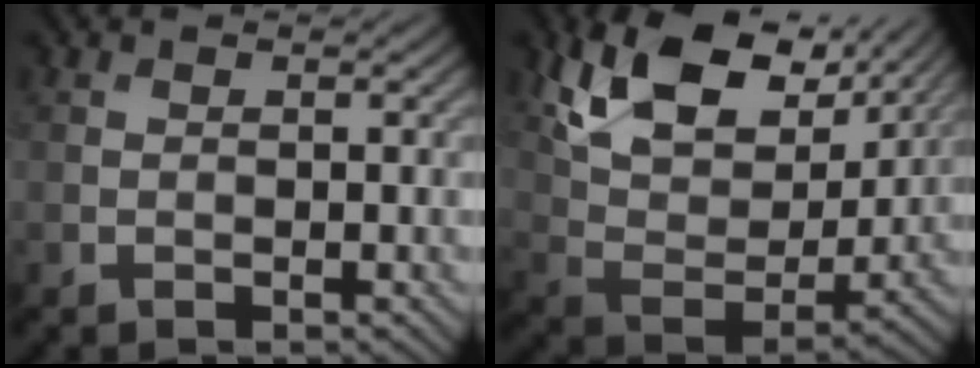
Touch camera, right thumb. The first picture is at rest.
{"total": 14.6, "force": [8.4, 7.8, 9.1], "torque": [-0.194, 0.000, 0.149]}